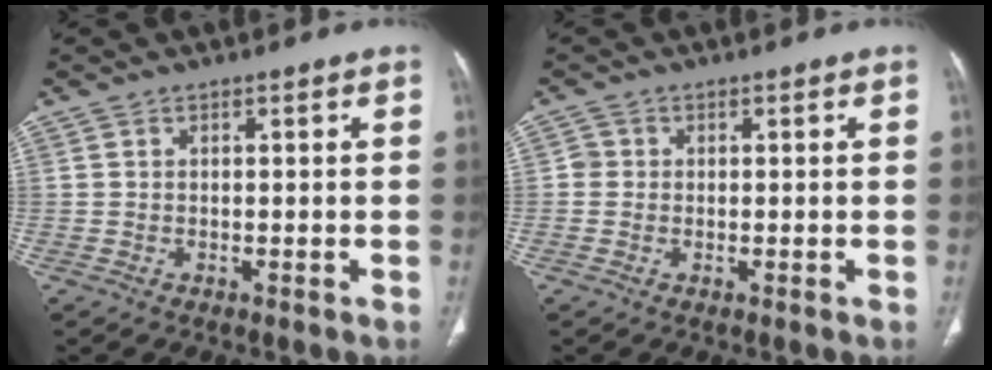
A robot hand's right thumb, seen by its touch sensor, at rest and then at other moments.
{"total": 1.4, "force": [0.0, 1.4, 0.4], "torque": [0.001, 0.004, -0.004]}